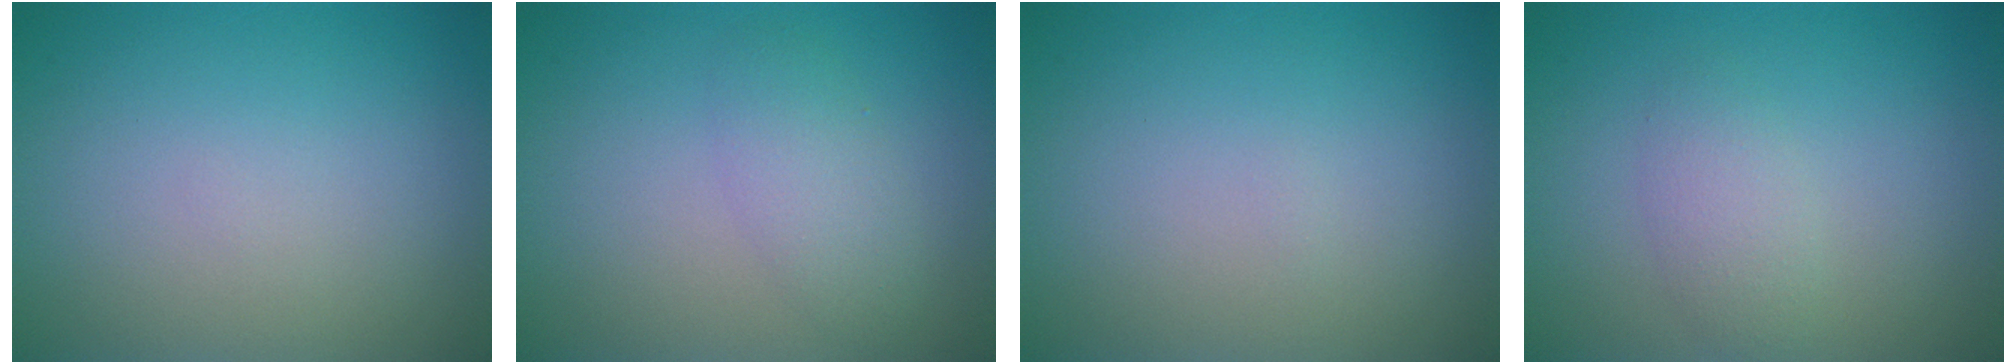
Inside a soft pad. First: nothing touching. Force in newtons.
{"total": 2.4, "press": 2.4, "slide": 0.1}
{"total": 0.0}
{"total": 1.9, "press": 1.9, "slide": 0.1}